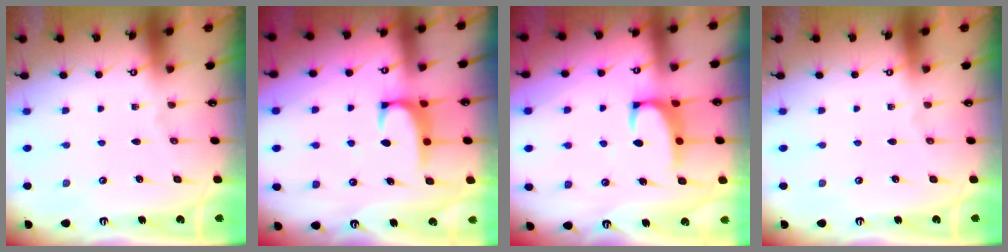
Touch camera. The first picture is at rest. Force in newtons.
{"total": 2.2, "press": 2.2, "slide": 0.3}
{"total": 2.5, "press": 2.4, "slide": 0.8}
{"total": 0.0}